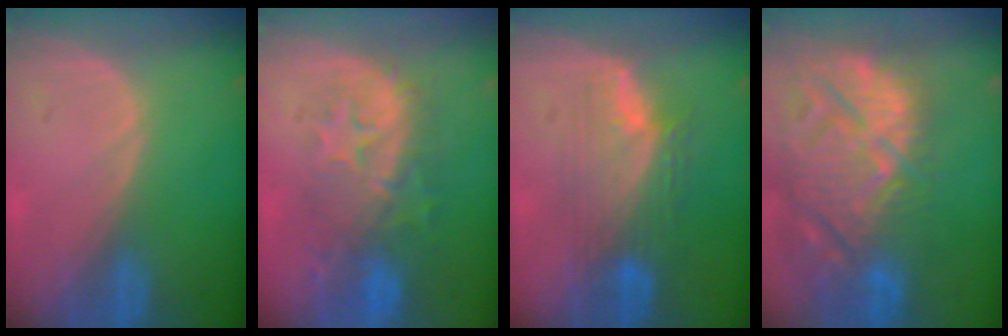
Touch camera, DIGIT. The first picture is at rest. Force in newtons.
{"total": 9.2, "press": 8.8, "slide": 2.5}
{"total": 7.6, "press": 7.3, "slide": 2.0}
{"total": 15.3, "press": 13.1, "slide": 7.9}